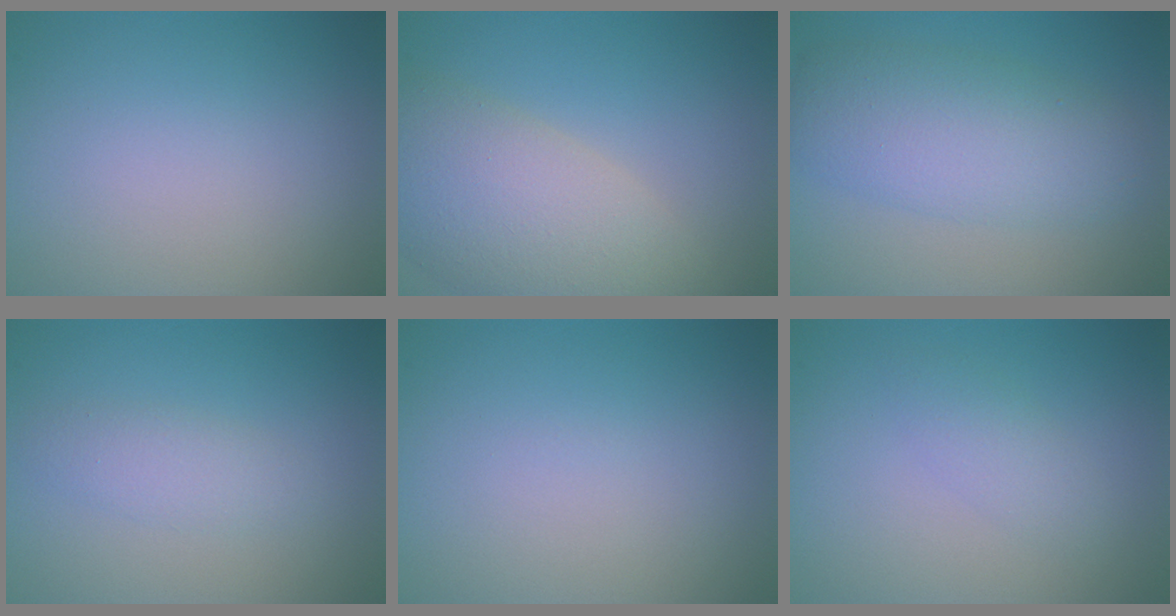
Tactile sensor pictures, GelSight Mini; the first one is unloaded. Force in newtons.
{"total": 8.5, "press": 8.5, "slide": 0.7}
{"total": 5.8, "press": 5.8, "slide": 0.1}
{"total": 1.8, "press": 1.8, "slide": 0.1}
{"total": 0.0}
{"total": 1.6, "press": 1.6, "slide": 0.0}